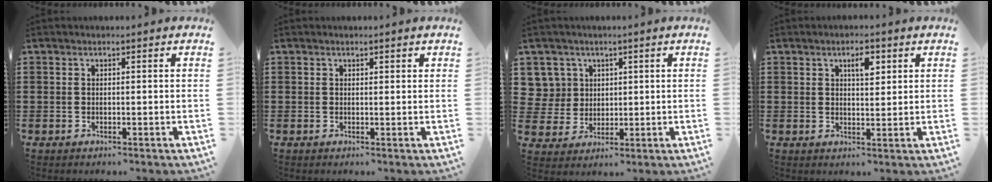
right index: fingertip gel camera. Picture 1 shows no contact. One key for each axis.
{"total": 0.5, "fx": 0.4, "fy": 0.3, "fz": 0.2, "tx": -0.004, "ty": 0.002, "tz": 0.008}
{"total": 5.8, "fx": 2.0, "fy": 5.4, "fz": 0.4, "tx": -0.039, "ty": 0.016, "tz": 0.041}
{"total": 3.3, "fx": 1.6, "fy": 1.3, "fz": 2.6, "tx": -0.041, "ty": 0.000, "tz": 0.022}